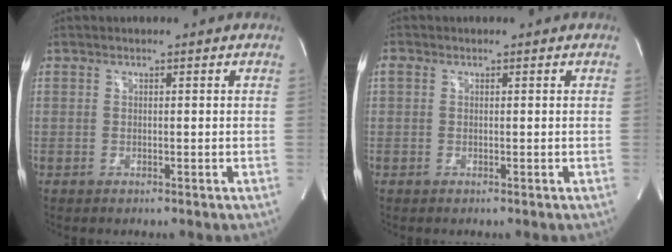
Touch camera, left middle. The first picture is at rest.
{"total": 0.8, "force": [0.2, 0.6, 0.4], "torque": [-0.011, 0.008, 0.003]}